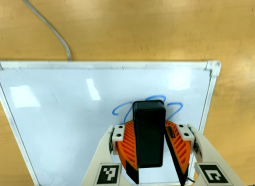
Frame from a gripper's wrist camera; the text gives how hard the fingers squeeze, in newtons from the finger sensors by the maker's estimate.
{"total": 8.3, "left": 8.9, "right": 7.8}